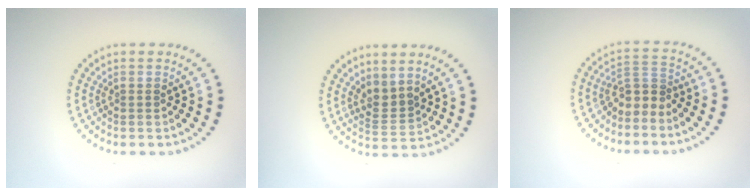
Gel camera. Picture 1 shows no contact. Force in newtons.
{"total": 2.2, "press": 1.5, "slide": 1.7}
{"total": 2.4, "press": 1.7, "slide": 1.7}